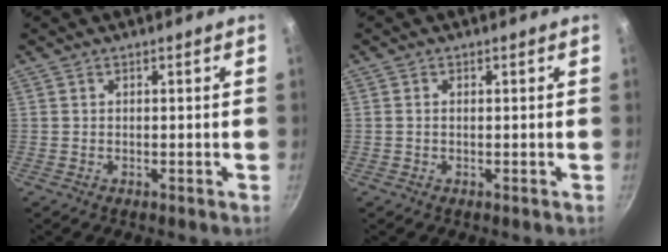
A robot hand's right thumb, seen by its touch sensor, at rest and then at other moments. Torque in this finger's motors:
{"motor_torque": [-0.11, -0.28, -0.42, -0.08, 0.04]}